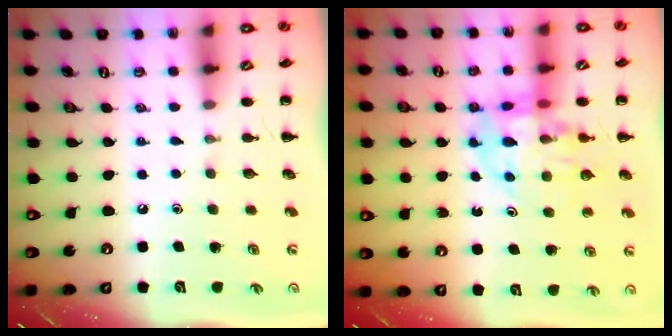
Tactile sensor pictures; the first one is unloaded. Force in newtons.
{"total": 11.4, "press": 11.0, "slide": 3.3}